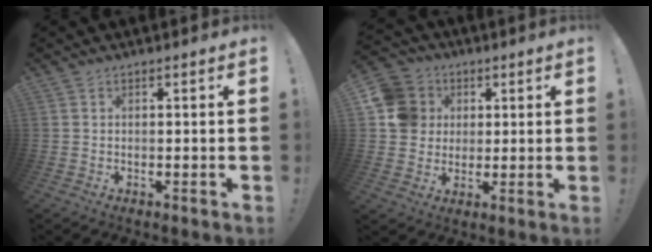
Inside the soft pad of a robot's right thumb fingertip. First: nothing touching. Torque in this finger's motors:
{"motor_torque": [0.67, 1.54, 0.40, 0.02, -0.02]}